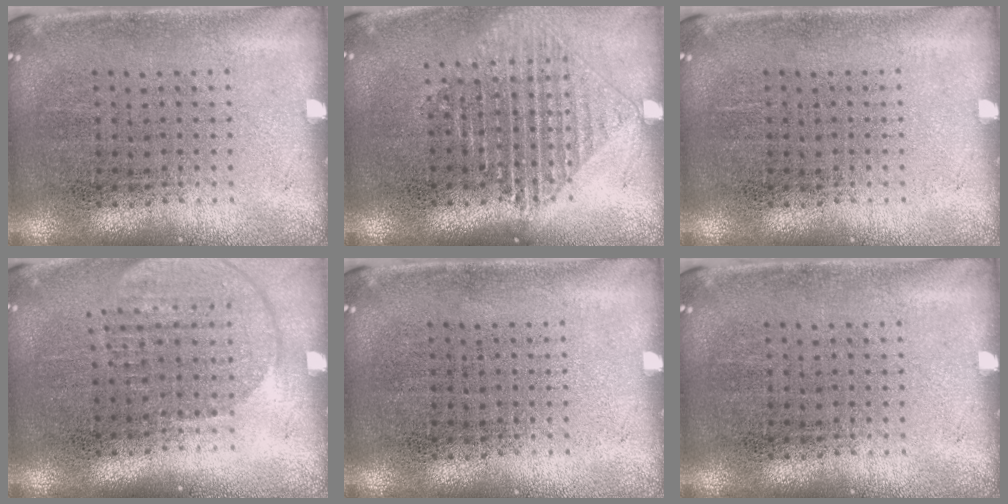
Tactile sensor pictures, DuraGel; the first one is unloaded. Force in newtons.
{"total": 1.3, "press": 1.2, "slide": 0.5}
{"total": 0.0}
{"total": 1.6, "press": 1.4, "slide": 0.9}
{"total": 0.0}
{"total": 0.0}